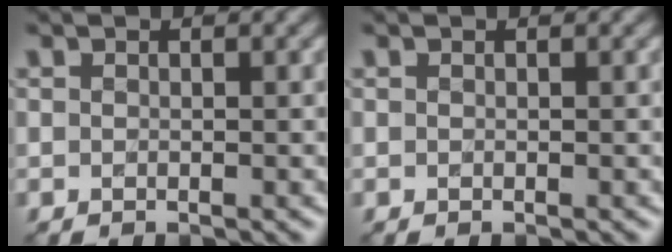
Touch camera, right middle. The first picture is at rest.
{"total": 0.0}